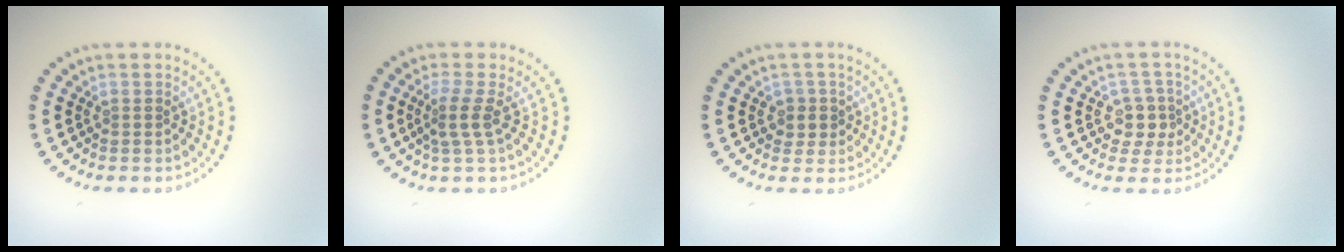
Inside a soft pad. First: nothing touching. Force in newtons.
{"total": 2.2, "press": 1.5, "slide": 1.7}
{"total": 1.7, "press": 1.4, "slide": 1.0}
{"total": 2.5, "press": 2.2, "slide": 1.2}